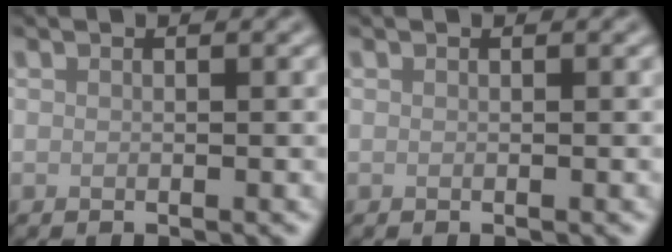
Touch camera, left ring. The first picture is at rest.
{"total": 0.0}